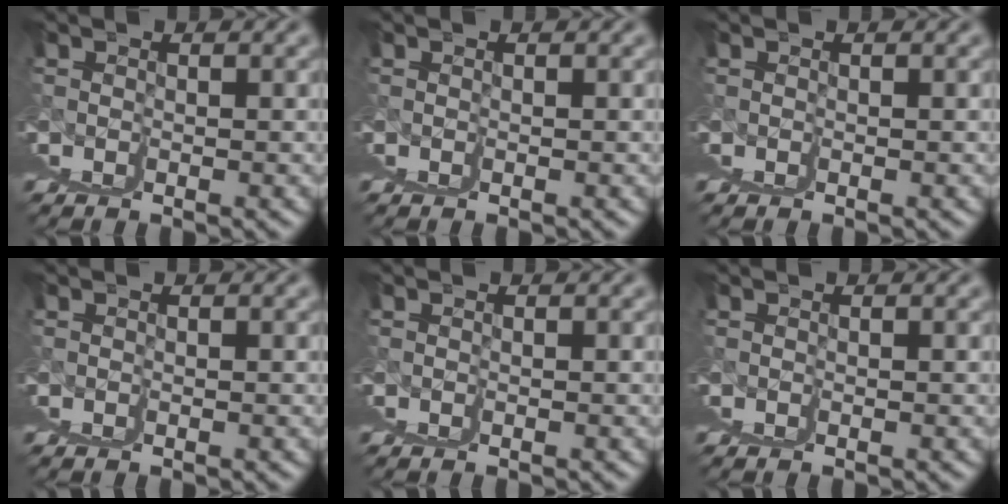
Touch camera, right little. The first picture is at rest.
{"total": 0.0}
{"total": 0.0}
{"total": 0.0}
{"total": 0.0}
{"total": 0.0}